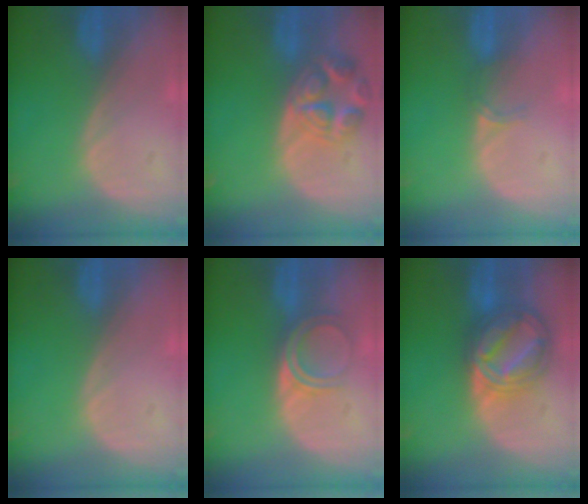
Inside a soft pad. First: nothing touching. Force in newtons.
{"total": 7.7, "press": 6.8, "slide": 3.5}
{"total": 1.9, "press": 1.5, "slide": 1.2}
{"total": 0.0}
{"total": 4.8, "press": 4.0, "slide": 2.6}
{"total": 9.0, "press": 9.0, "slide": 0.6}